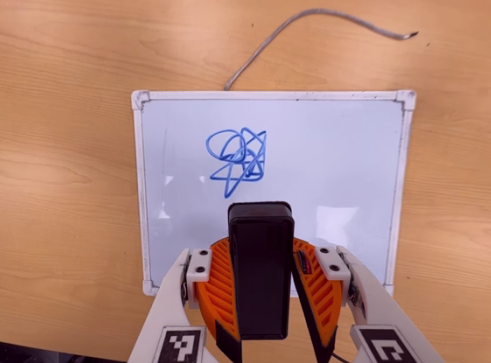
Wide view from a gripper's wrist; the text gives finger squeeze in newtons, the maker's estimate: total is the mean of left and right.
{"total": 8.6, "left": 8.2, "right": 9.0}